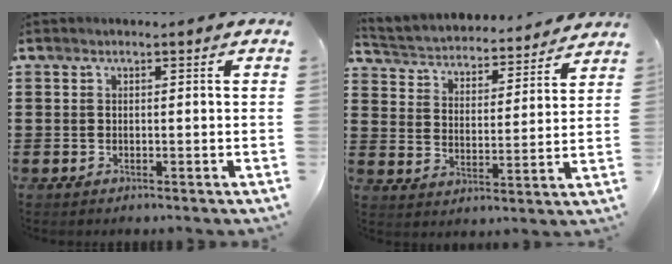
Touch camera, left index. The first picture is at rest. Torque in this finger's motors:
{"motor_torque": [0.82, -1.31, -0.01, 0.09]}